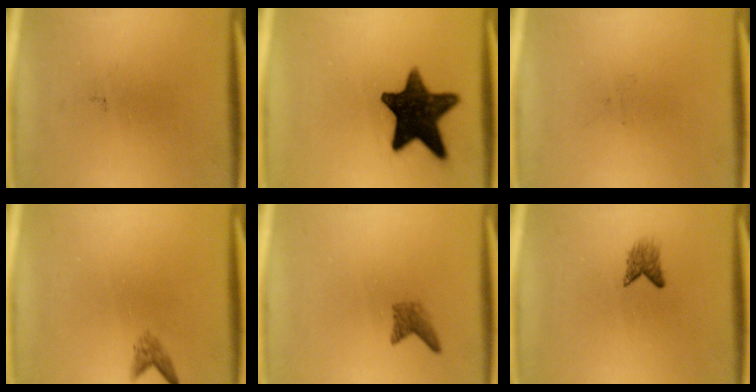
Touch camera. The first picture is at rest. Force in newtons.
{"total": 14.8}
{"total": 0.0}
{"total": 1.3}
{"total": 1.7}
{"total": 1.9}